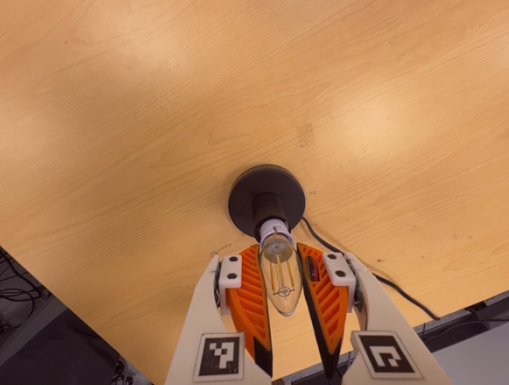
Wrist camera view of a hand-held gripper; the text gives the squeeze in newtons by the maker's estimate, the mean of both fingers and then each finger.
{"total": 13.6, "left": 14.4, "right": 12.7}